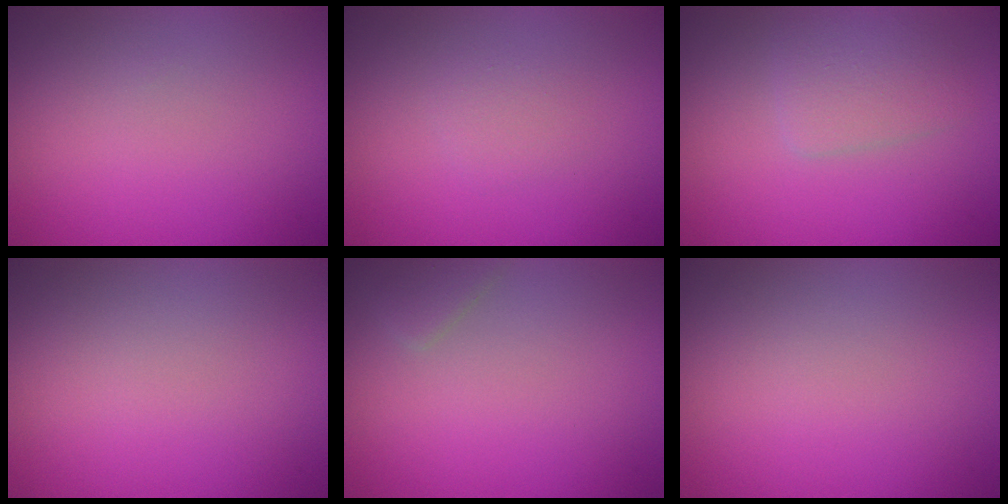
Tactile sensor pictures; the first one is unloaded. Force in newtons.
{"total": 1.0, "press": 1.0, "slide": 0.0}
{"total": 2.5, "press": 2.5, "slide": 0.0}
{"total": 0.0}
{"total": 1.3, "press": 1.3, "slide": 0.1}
{"total": 0.0}